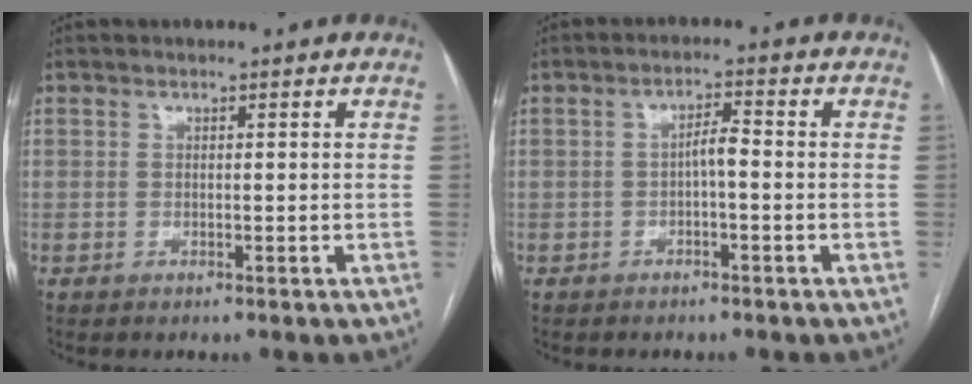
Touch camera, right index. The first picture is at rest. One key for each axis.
{"total": 2.6, "fx": -0.6, "fy": 0.5, "fz": 2.5, "tx": -0.040, "ty": 0.007, "tz": -0.010}